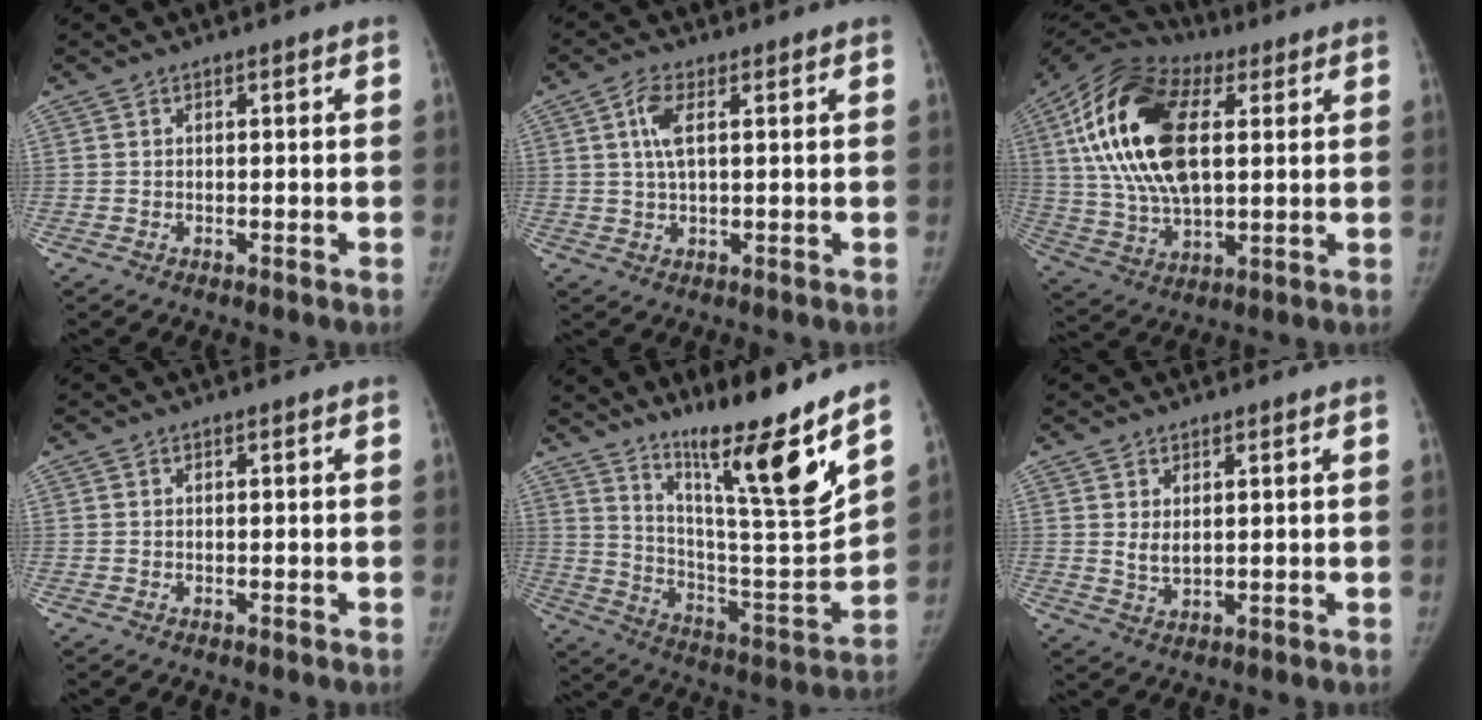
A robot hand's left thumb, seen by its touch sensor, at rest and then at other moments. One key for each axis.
{"total": 4.7, "fx": 1.3, "fy": 1.9, "fz": 4.1, "tx": -0.089, "ty": 0.004, "tz": 0.023}
{"total": 22.7, "fx": 5.2, "fy": 12.1, "fz": 18.5, "tx": -0.355, "ty": 0.000, "tz": 0.084}
{"total": 0.0}
{"total": 21.0, "fx": 15.1, "fy": 0.9, "fz": 14.6, "tx": -0.192, "ty": -0.094, "tz": 0.264}
{"total": 2.6, "fx": 0.9, "fy": 1.4, "fz": 2.0, "tx": -0.029, "ty": -0.016, "tz": 0.022}